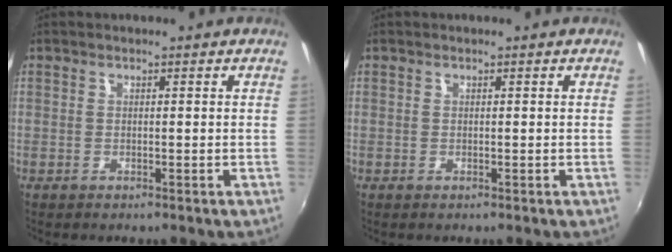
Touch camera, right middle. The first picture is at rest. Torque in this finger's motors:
{"motor_torque": [0.10, 0.00, 0.03, 0.00]}